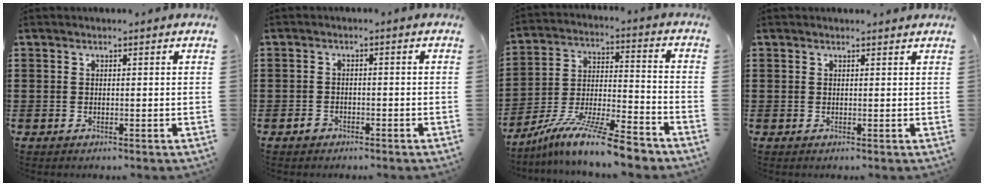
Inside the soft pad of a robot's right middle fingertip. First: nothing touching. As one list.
[{"total": 1.6, "force": [-1.3, 0.9, 0.4], "torque": [-0.011, -0.001, -0.026]}, {"total": 11.0, "force": [-9.5, 0.9, 5.5], "torque": [-0.098, 0.016, -0.183]}, {"total": 0.5, "force": [0.5, 0.1, 0.1], "torque": [0.003, -0.006, 0.008]}]